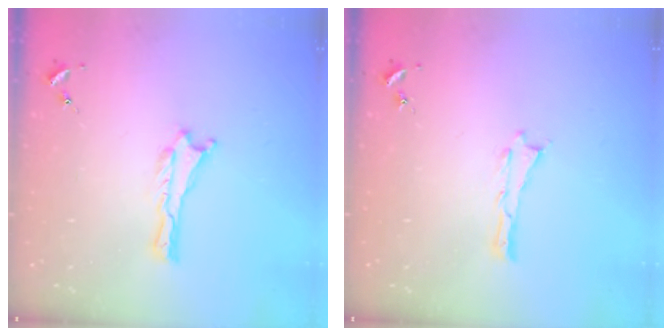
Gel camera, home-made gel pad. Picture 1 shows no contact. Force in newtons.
{"total": 0.0}